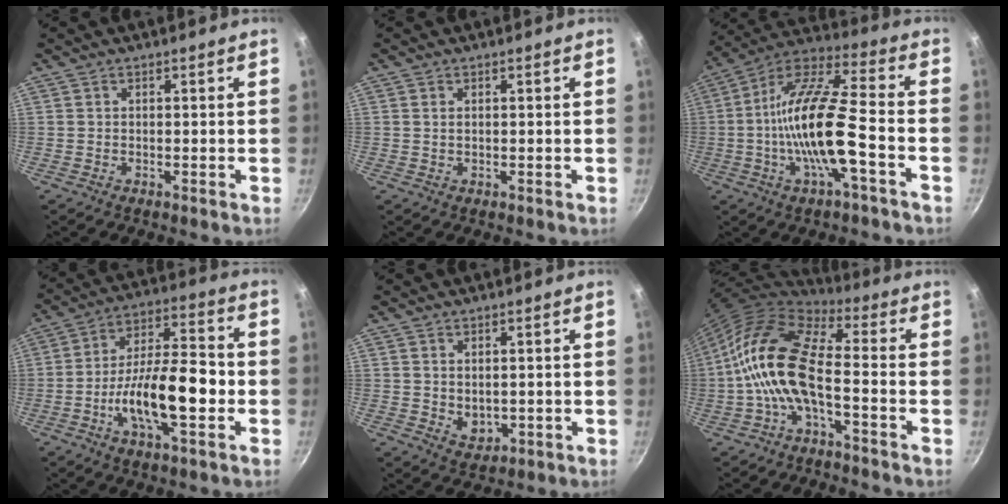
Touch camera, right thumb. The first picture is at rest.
{"total": 0.9, "force": [0.3, 0.5, 0.6], "torque": [-0.011, 0.001, 0.005]}
{"total": 17.9, "force": [-4.3, 4.8, 16.8], "torque": [-0.313, 0.035, -0.094]}
{"total": 16.2, "force": [-4.2, 6.3, 14.4], "torque": [-0.225, 0.043, -0.077]}
{"total": 3.8, "force": [0.5, 2.8, 2.4], "torque": [-0.032, -0.012, 0.016]}
{"total": 13.5, "force": [-2.7, 5.7, 12.0], "torque": [-0.233, 0.035, -0.064]}